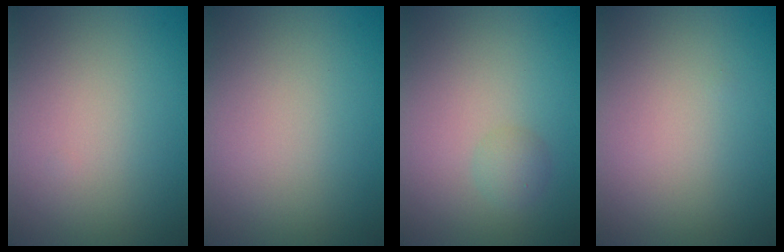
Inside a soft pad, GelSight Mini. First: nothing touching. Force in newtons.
{"total": 0.0}
{"total": 1.5, "press": 1.5, "slide": 0.0}
{"total": 0.0}